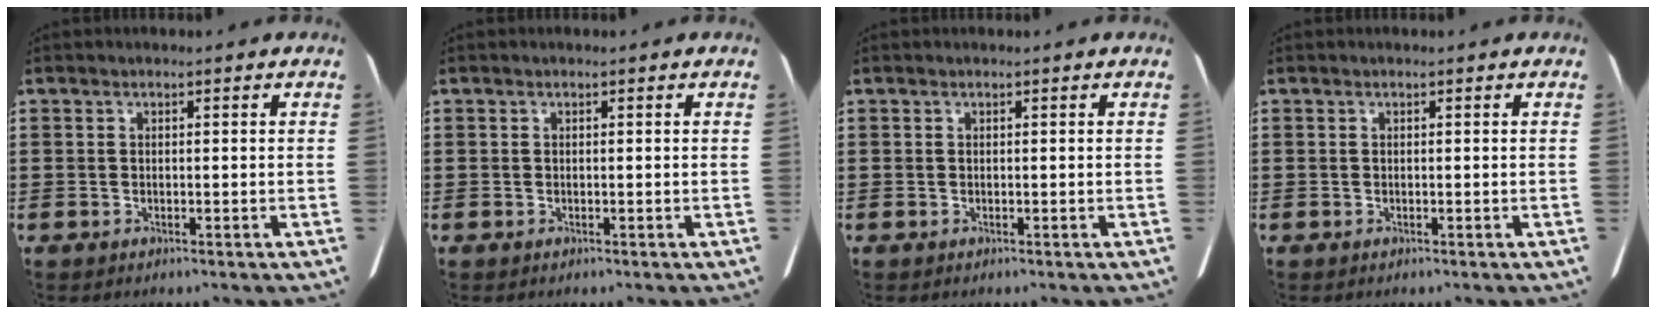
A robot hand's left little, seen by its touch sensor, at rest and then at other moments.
{"total": 0.0}
{"total": 0.0}
{"total": 0.0}